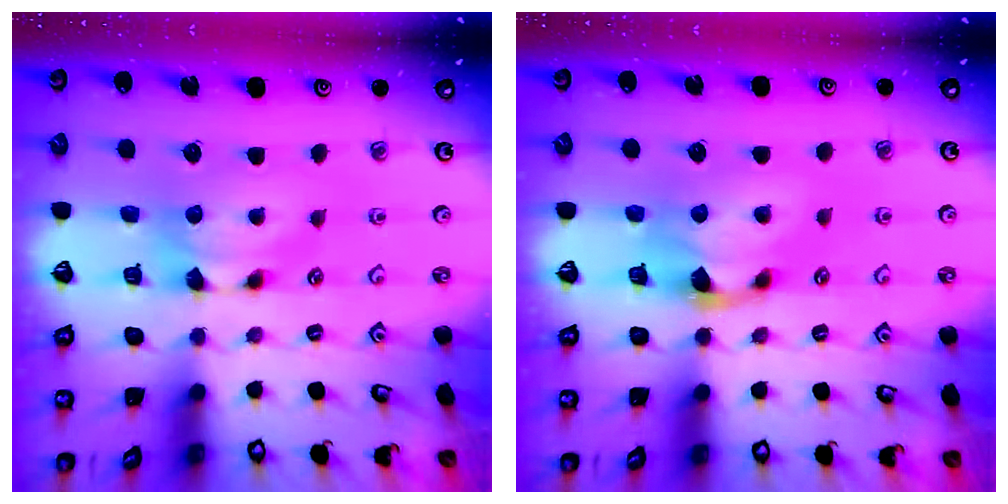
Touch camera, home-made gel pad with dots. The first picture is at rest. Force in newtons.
{"total": 1.6, "press": 1.2, "slide": 1.1}